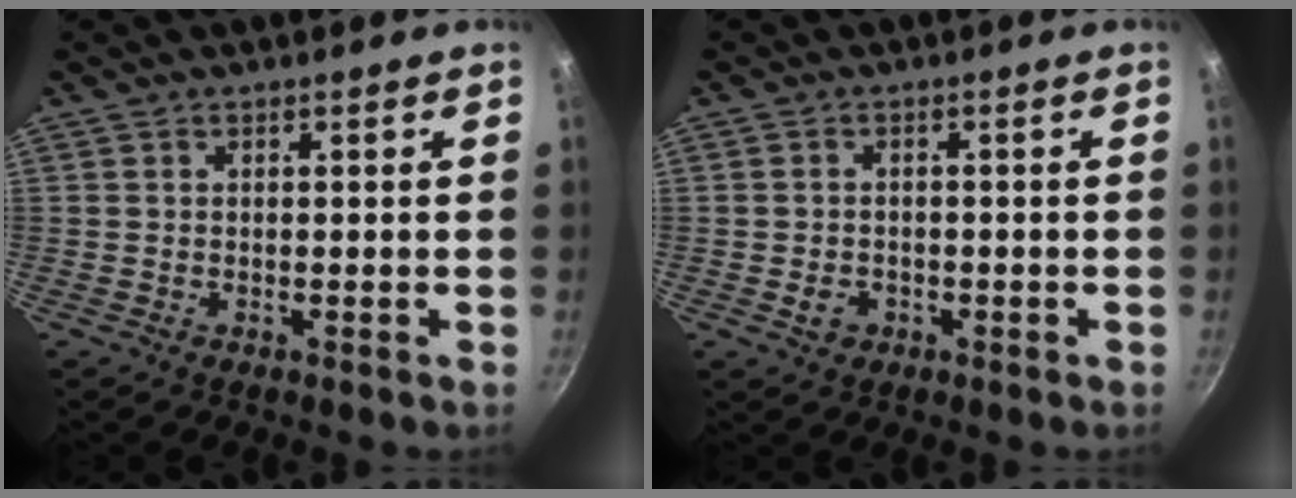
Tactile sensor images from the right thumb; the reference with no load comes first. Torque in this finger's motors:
{"motor_torque": [-0.55, -0.07, 0.33, -0.14, 0.04]}